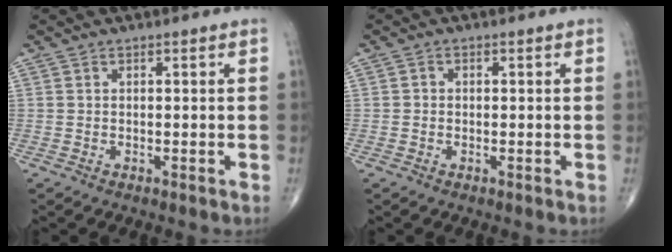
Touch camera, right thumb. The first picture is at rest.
{"total": 0.7, "force": [-0.1, 0.6, 0.3], "torque": [0.000, 0.002, -0.004]}